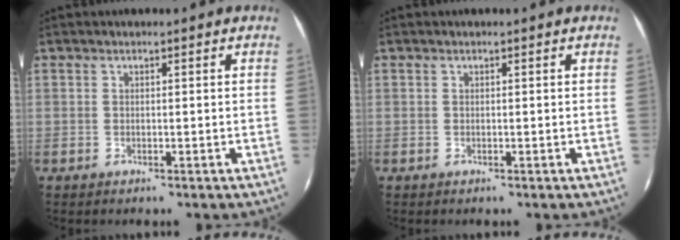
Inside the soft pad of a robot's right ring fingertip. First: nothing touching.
{"total": 0.0}